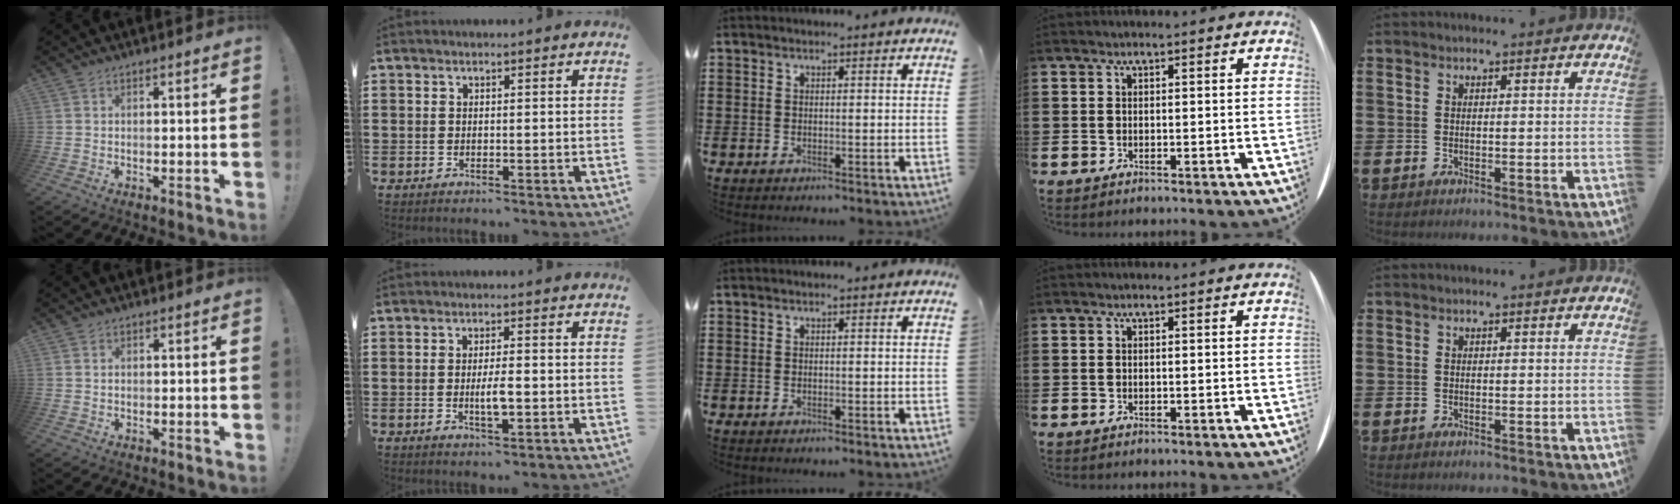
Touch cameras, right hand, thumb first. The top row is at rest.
{"thumb": {"total": 0.6, "force": [0.0, 0.5, 0.1], "torque": [-0.010, 0.005, 0.002]}, "index": {"total": 3.7, "force": [-0.6, 0.9, 3.5], "torque": [-0.070, -0.003, -0.013]}}